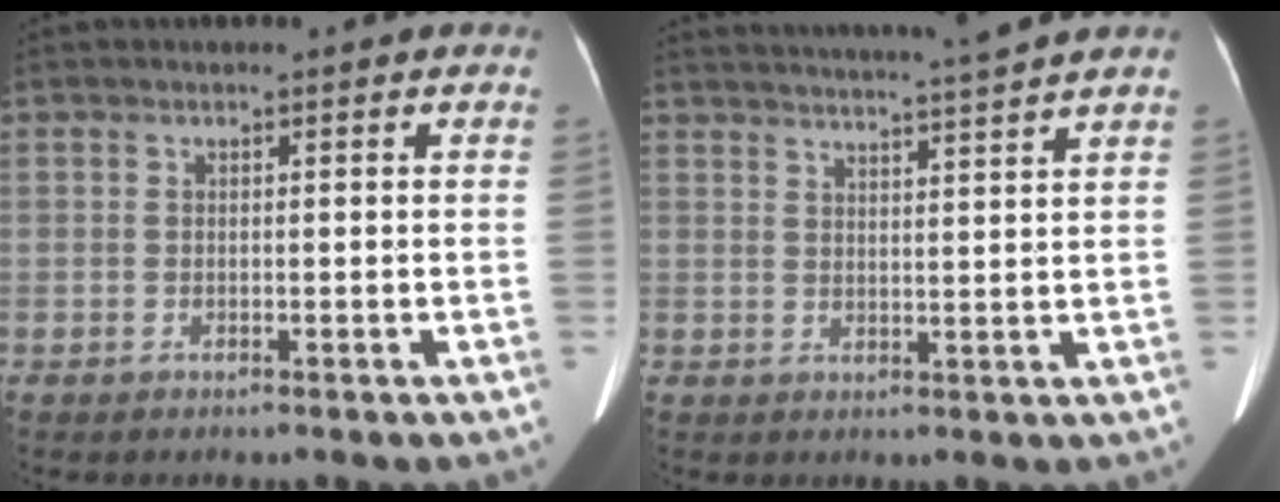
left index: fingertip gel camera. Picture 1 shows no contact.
{"total": 12.3, "force": [11.3, -2.2, 4.2], "torque": [-0.074, -0.022, 0.154]}